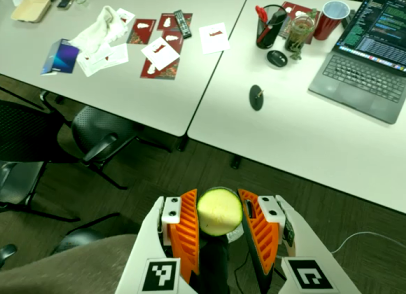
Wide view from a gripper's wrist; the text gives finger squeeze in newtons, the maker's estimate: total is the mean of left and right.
{"total": 11.5, "left": 12.0, "right": 10.9}